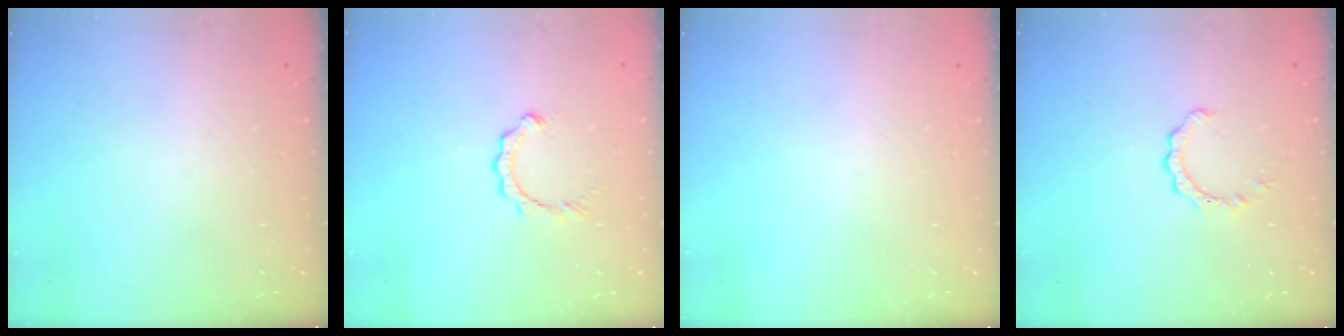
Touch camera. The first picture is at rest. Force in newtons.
{"total": 2.5, "press": 2.5, "slide": 0.3}
{"total": 0.0}
{"total": 2.4, "press": 2.4, "slide": 0.3}